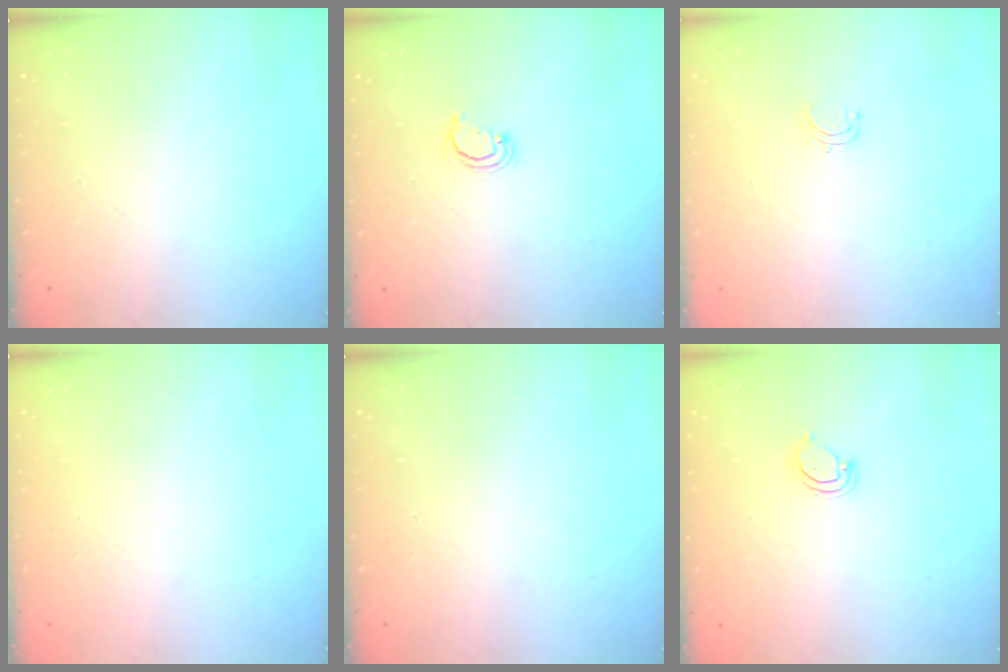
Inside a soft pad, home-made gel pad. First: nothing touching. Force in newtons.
{"total": 2.6, "press": 2.6, "slide": 0.3}
{"total": 3.6, "press": 3.6, "slide": 0.3}
{"total": 0.0}
{"total": 0.0}
{"total": 3.1, "press": 3.1, "slide": 0.2}